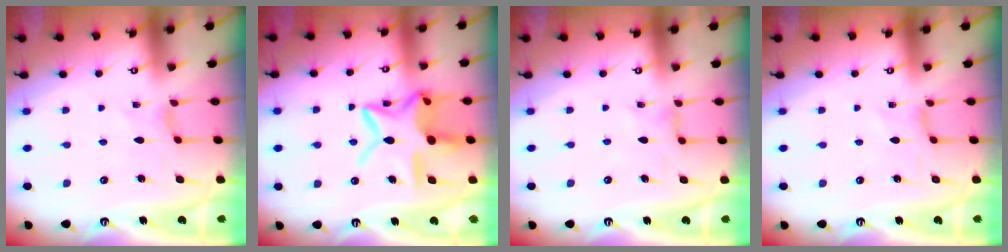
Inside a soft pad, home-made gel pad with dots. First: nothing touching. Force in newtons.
{"total": 18.6, "press": 18.5, "slide": 1.2}
{"total": 1.3, "press": 1.3, "slide": 0.3}
{"total": 1.0, "press": 0.9, "slide": 0.4}